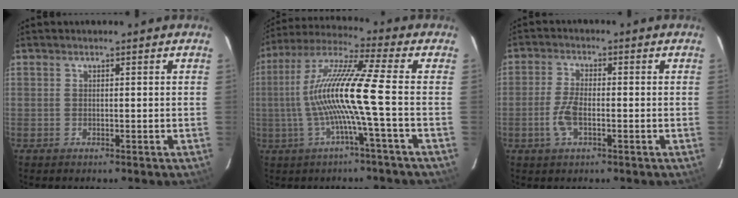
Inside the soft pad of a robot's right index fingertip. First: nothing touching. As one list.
[{"total": 13.2, "force": [-2.0, -1.5, 13.0], "torque": [-0.247, 0.005, -0.036]}, {"total": 5.4, "force": [-1.6, 2.3, 4.6], "torque": [-0.102, 0.001, -0.032]}]